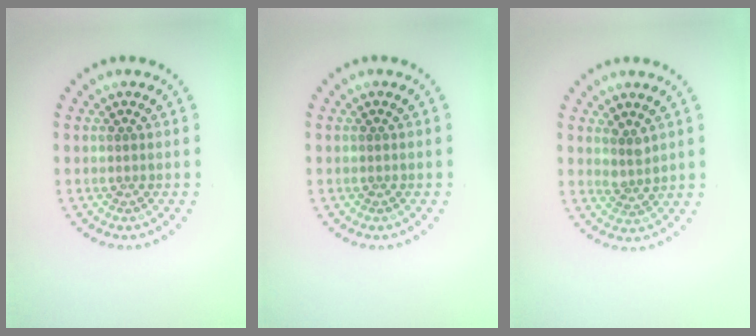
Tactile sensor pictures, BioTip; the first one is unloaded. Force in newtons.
{"total": 0.0}
{"total": 1.8, "press": 1.3, "slide": 1.2}